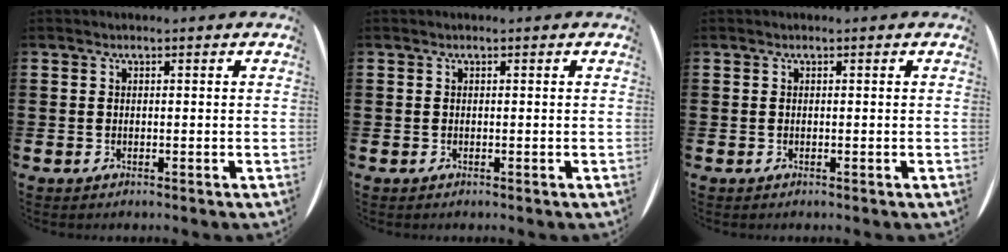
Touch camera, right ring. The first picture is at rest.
{"total": 0.0}
{"total": 0.0}